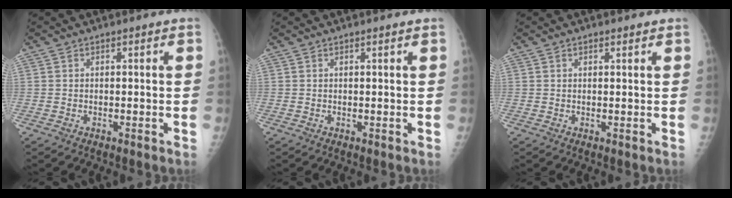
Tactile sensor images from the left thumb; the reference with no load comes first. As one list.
[{"total": 0.6, "force": [0.4, -0.1, 0.3], "torque": [-0.013, -0.001, 0.011]}, {"total": 0.7, "force": [0.5, 0.4, 0.2], "torque": [0.005, -0.001, 0.005]}]